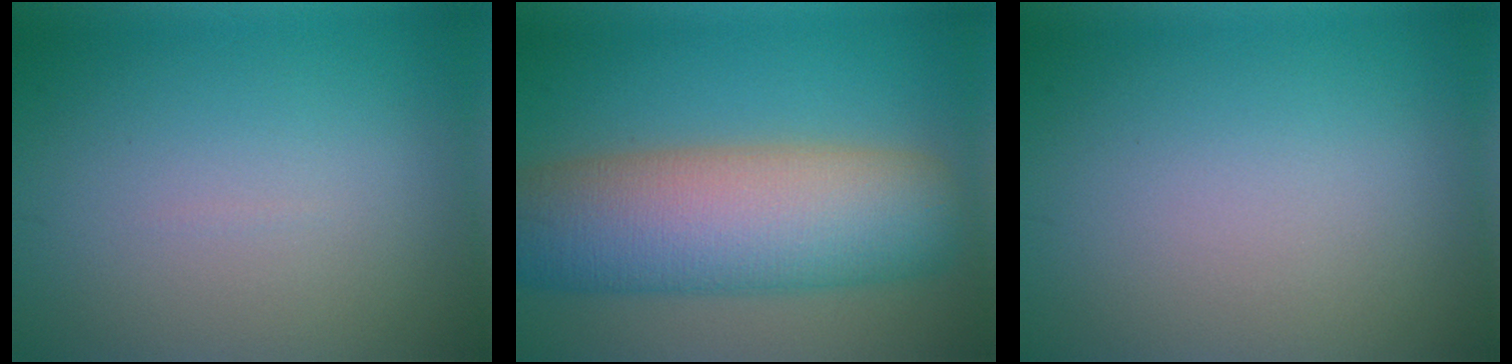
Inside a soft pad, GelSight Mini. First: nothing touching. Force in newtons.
{"total": 11.7, "press": 11.7, "slide": 0.5}
{"total": 0.0}